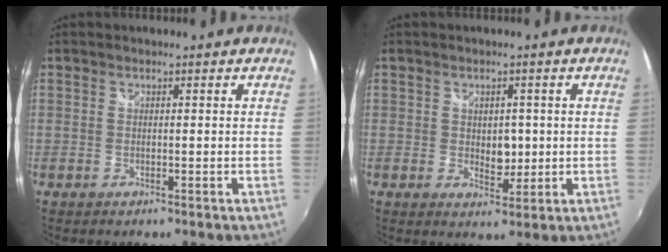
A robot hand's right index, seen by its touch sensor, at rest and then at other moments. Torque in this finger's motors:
{"motor_torque": [0.15, 0.49, 0.04, 0.01]}